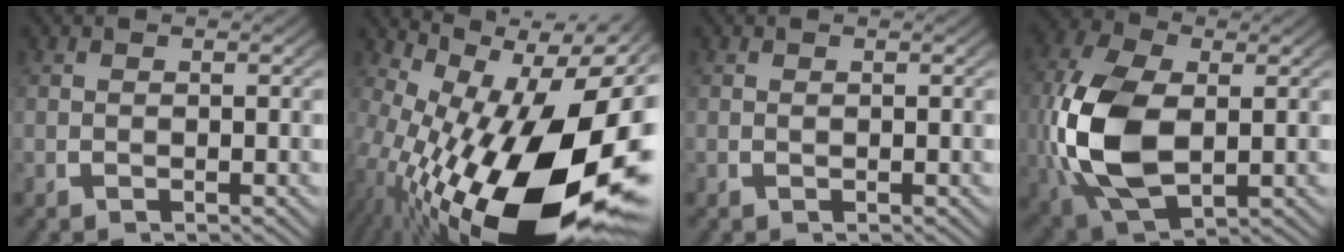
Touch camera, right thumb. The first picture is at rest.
{"total": 21.9, "force": [-3.8, 12.1, 17.9], "torque": [-0.318, -0.076, -0.012]}
{"total": 0.0}
{"total": 13.4, "force": [-1.0, 8.8, 10.0], "torque": [-0.260, -0.057, 0.013]}